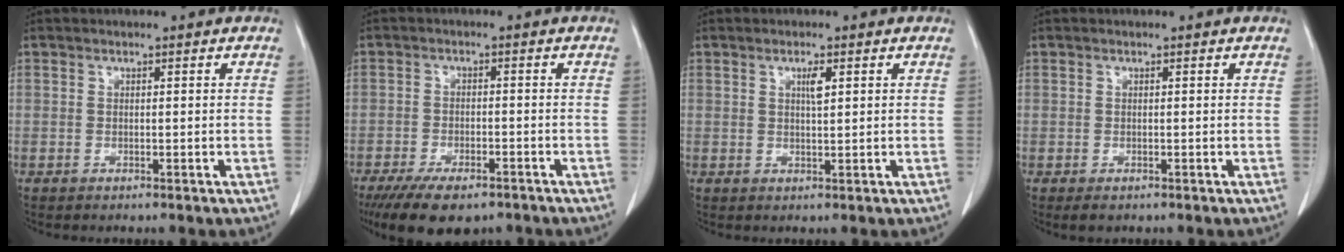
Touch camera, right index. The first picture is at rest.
{"total": 9.7, "force": [-7.1, 3.9, 5.4], "torque": [-0.085, -0.008, -0.108]}
{"total": 2.0, "force": [0.8, 0.2, 1.8], "torque": [-0.031, -0.001, 0.014]}
{"total": 1.1, "force": [-0.5, 0.9, 0.4], "torque": [-0.007, 0.003, -0.003]}